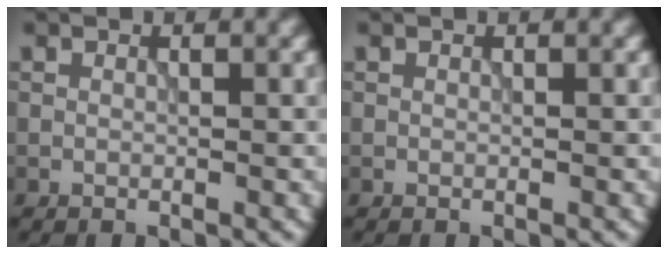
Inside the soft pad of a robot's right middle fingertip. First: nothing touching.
{"total": 0.0}